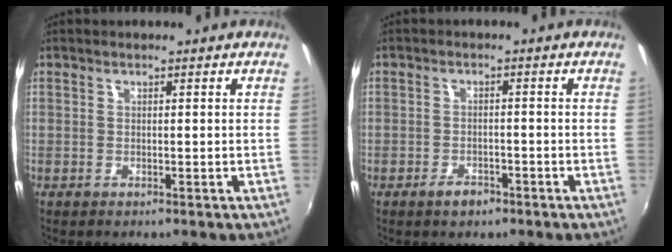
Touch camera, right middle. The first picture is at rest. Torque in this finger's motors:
{"motor_torque": [0.55, -0.43, -0.07, -0.02]}